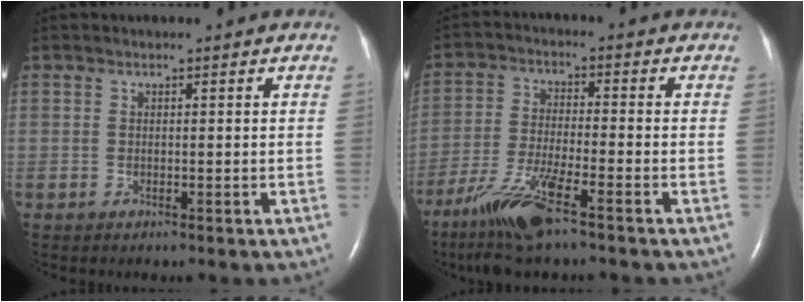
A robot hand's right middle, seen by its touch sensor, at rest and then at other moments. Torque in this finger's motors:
{"motor_torque": [1.09, -1.05, 0.18, 0.07]}